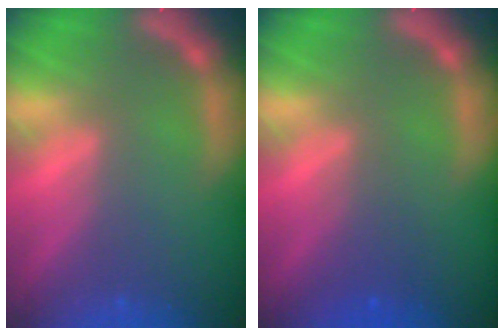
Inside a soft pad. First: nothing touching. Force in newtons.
{"total": 1.9}